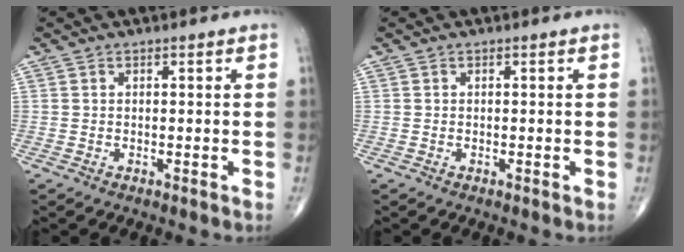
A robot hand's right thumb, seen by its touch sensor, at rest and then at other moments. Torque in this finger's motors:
{"motor_torque": [0.90, 0.65, 0.08, 0.16, 0.02]}